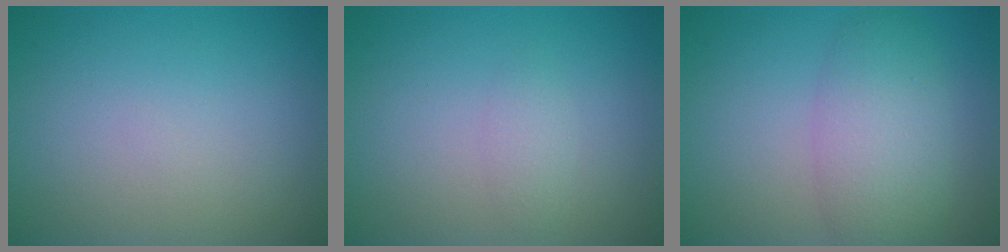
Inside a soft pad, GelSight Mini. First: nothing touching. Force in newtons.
{"total": 1.2, "press": 1.2, "slide": 0.1}
{"total": 4.9, "press": 4.9, "slide": 0.1}